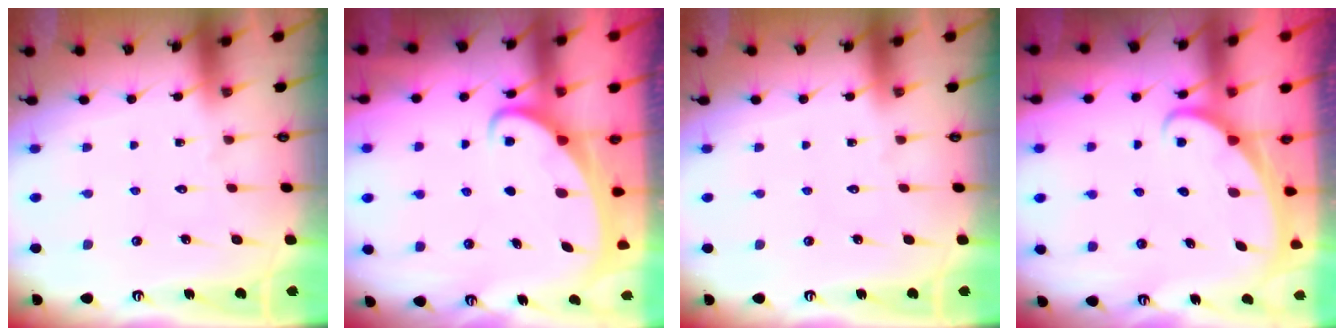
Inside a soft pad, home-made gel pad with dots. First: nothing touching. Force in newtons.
{"total": 2.8, "press": 2.7, "slide": 0.3}
{"total": 0.0}
{"total": 1.7, "press": 1.7, "slide": 0.1}